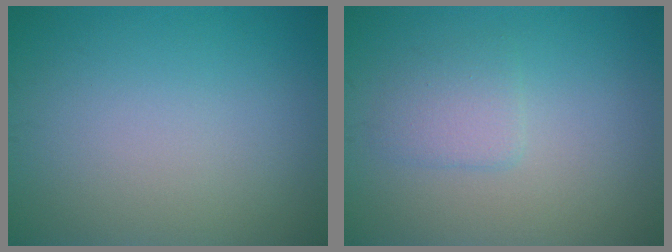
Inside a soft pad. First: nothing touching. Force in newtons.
{"total": 2.0, "press": 2.0, "slide": 0.2}